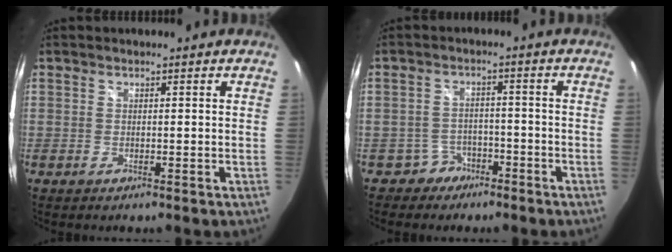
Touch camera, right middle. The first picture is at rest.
{"total": 4.4, "force": [-3.1, 3.1, -0.3], "torque": [0.000, 0.018, -0.051]}